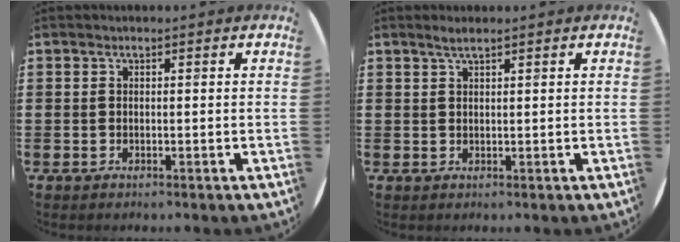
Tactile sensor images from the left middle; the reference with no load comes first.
{"total": 1.4, "force": [1.1, 0.0, 0.9], "torque": [-0.016, 0.003, 0.019]}